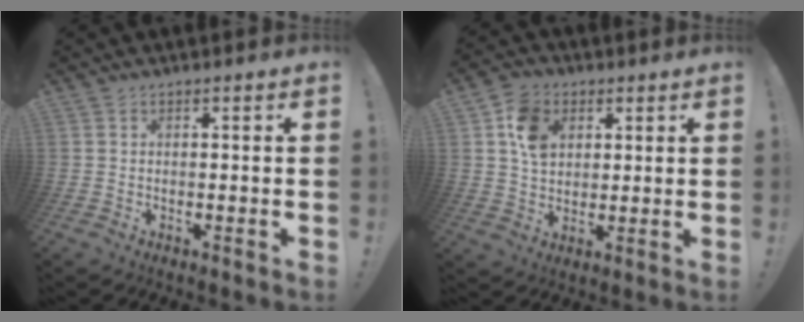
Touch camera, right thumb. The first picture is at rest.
{"total": 9.6, "force": [3.3, 7.6, 4.9], "torque": [-0.077, 0.001, 0.068]}